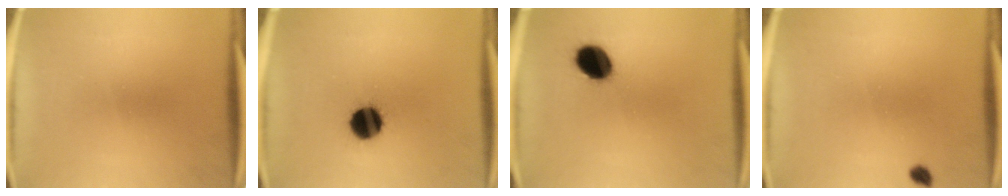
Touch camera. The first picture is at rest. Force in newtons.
{"total": 10.3}
{"total": 9.1}
{"total": 1.2}